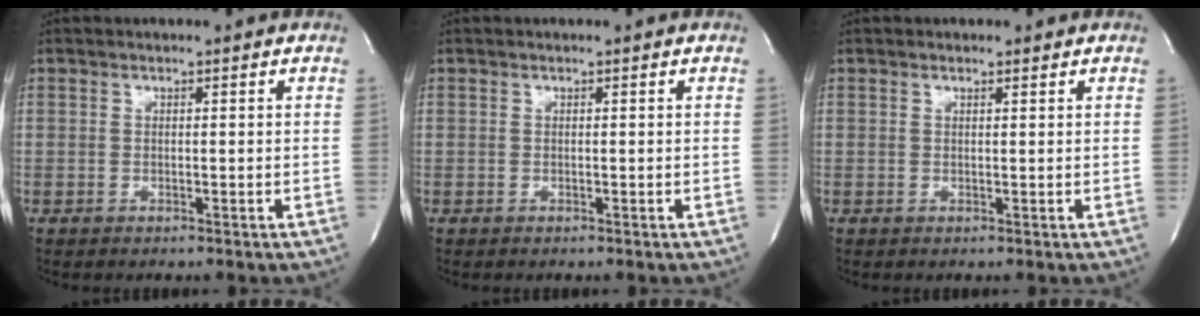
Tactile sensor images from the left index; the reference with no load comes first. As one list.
[{"total": 0.0}, {"total": 0.5, "force": [0.4, 0.3, 0.2], "torque": [-0.011, -0.001, 0.005]}]